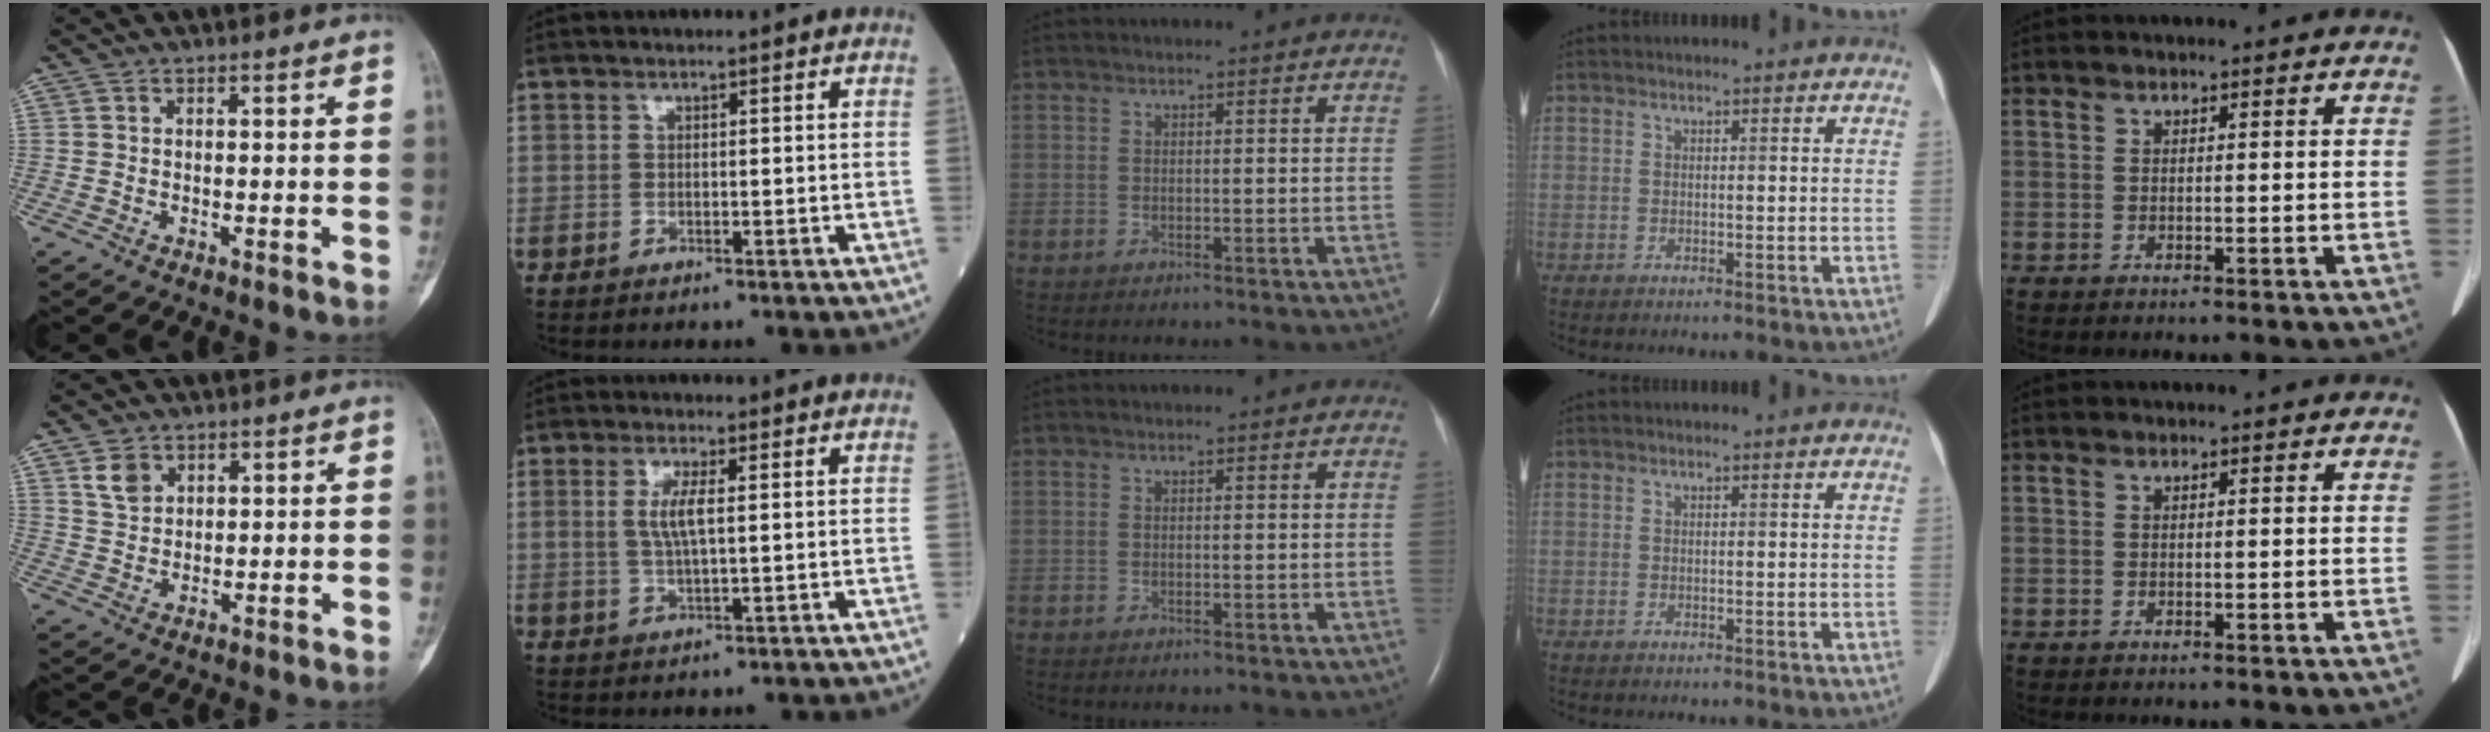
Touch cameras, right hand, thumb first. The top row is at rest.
{"thumb": {"total": 4.1, "force": [2.3, 2.9, 1.8], "torque": [-0.021, -0.012, 0.052]}, "index": {"total": 4.1, "force": [0.7, 0.7, 4.0], "torque": [-0.084, 0.000, 0.012]}}